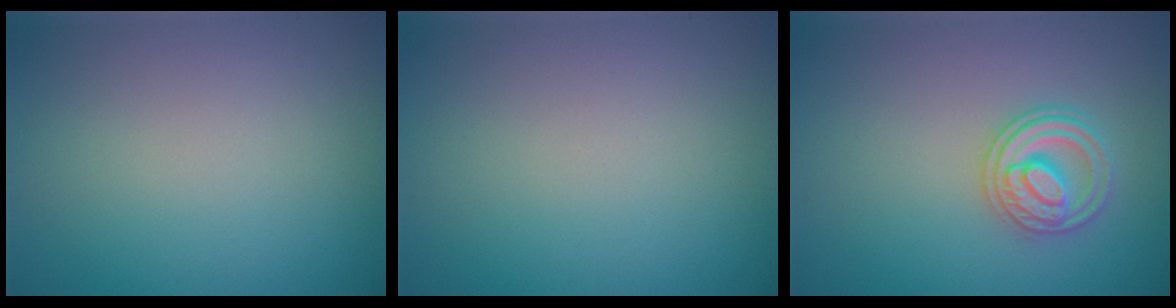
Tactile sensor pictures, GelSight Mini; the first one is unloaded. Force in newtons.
{"total": 0.0}
{"total": 2.7, "press": 2.6, "slide": 0.3}